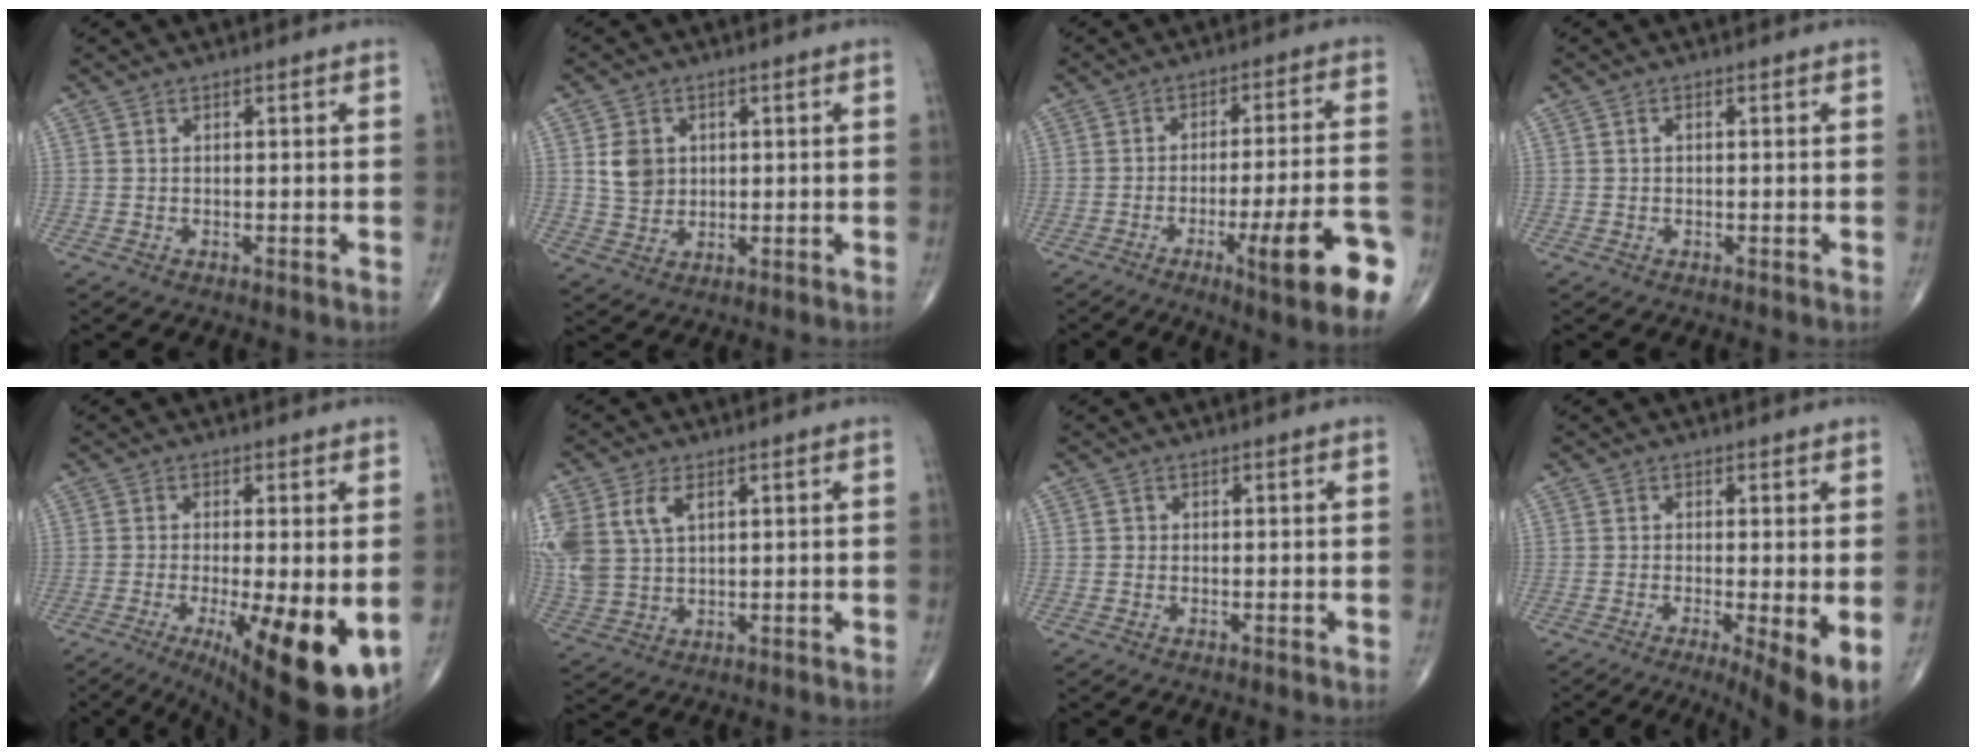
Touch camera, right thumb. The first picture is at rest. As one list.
[{"total": 5.8, "force": [1.3, 4.8, 3.0], "torque": [-0.033, -0.006, 0.030]}, {"total": 16.2, "force": [-6.8, 1.9, 14.6], "torque": [-0.189, 0.015, -0.091]}, {"total": 0.6, "force": [0.0, 0.4, 0.5], "torque": [-0.007, 0.001, 0.000]}, {"total": 16.7, "force": [-4.9, 4.6, 15.3], "torque": [-0.193, -0.023, -0.057]}, {"total": 12.2, "force": [4.1, 7.9, 8.4], "torque": [-0.209, 0.000, 0.092]}, {"total": 0.7, "force": [-0.1, 0.7, 0.1], "torque": [0.002, 0.003, -0.003]}, {"total": 7.3, "force": [-2.0, 1.3, 6.9], "torque": [-0.109, -0.021, -0.035]}]